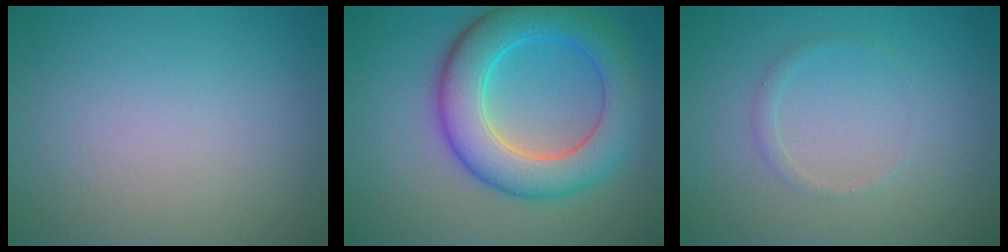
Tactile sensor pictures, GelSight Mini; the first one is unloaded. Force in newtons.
{"total": 8.1, "press": 8.1, "slide": 0.2}
{"total": 0.9, "press": 0.9, "slide": 0.0}